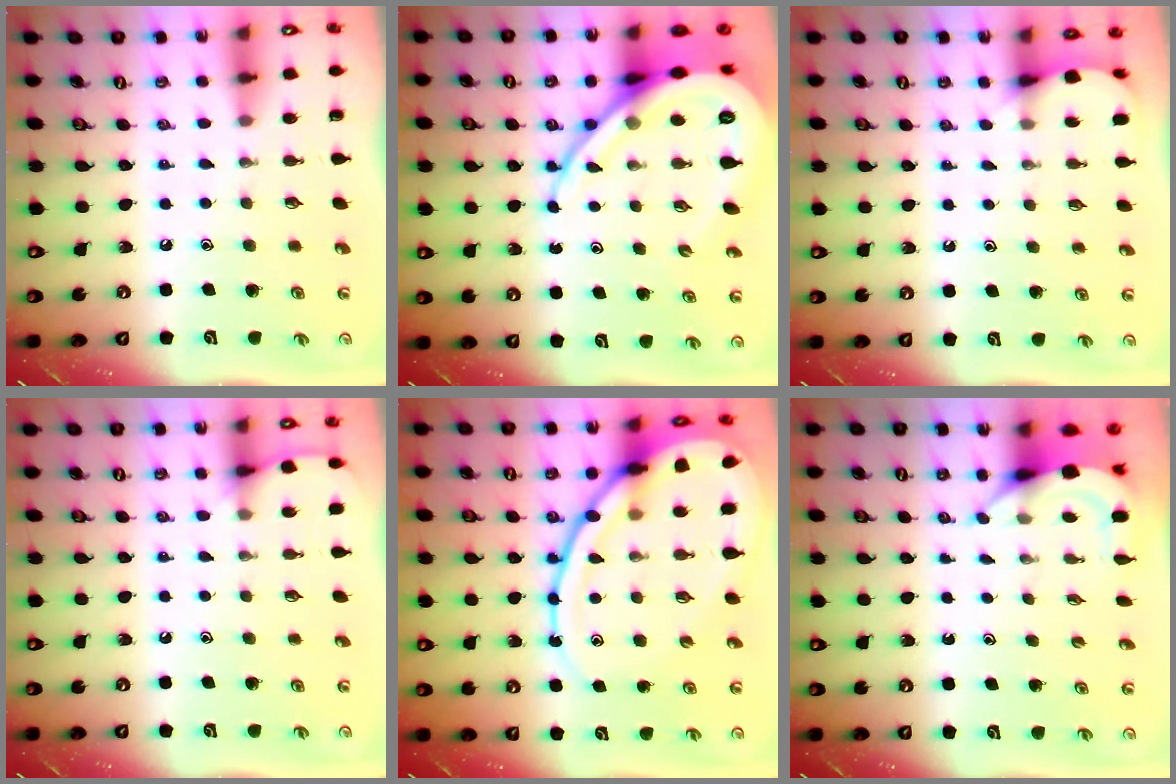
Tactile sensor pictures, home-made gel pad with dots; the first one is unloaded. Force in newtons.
{"total": 16.8, "press": 16.7, "slide": 1.9}
{"total": 5.0, "press": 5.0, "slide": 0.4}
{"total": 5.0, "press": 5.0, "slide": 0.7}
{"total": 20.4, "press": 20.3, "slide": 2.1}
{"total": 4.7, "press": 4.7, "slide": 0.5}